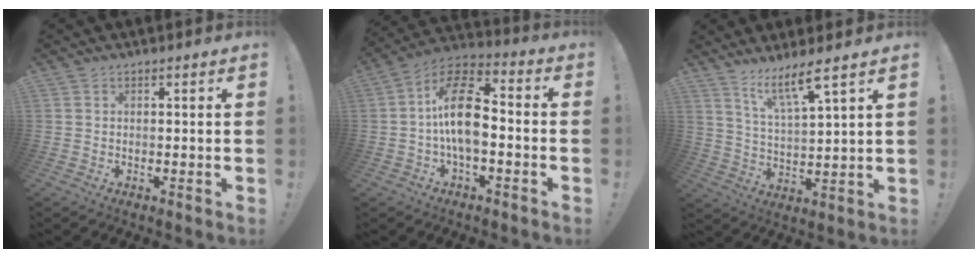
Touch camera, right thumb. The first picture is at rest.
{"total": 15.4, "force": [-0.8, 8.1, 13.1], "torque": [-0.235, 0.022, -0.011]}
{"total": 9.7, "force": [7.0, 0.9, 6.7], "torque": [-0.117, -0.038, 0.116]}